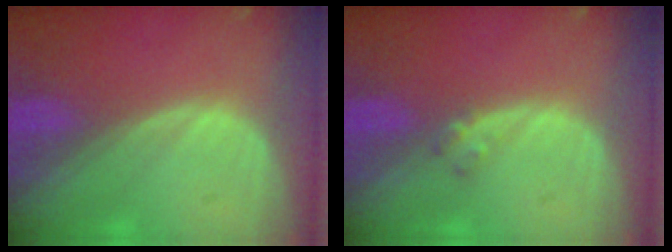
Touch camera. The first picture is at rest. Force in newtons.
{"total": 1.2, "press": 1.2, "slide": 0.2}